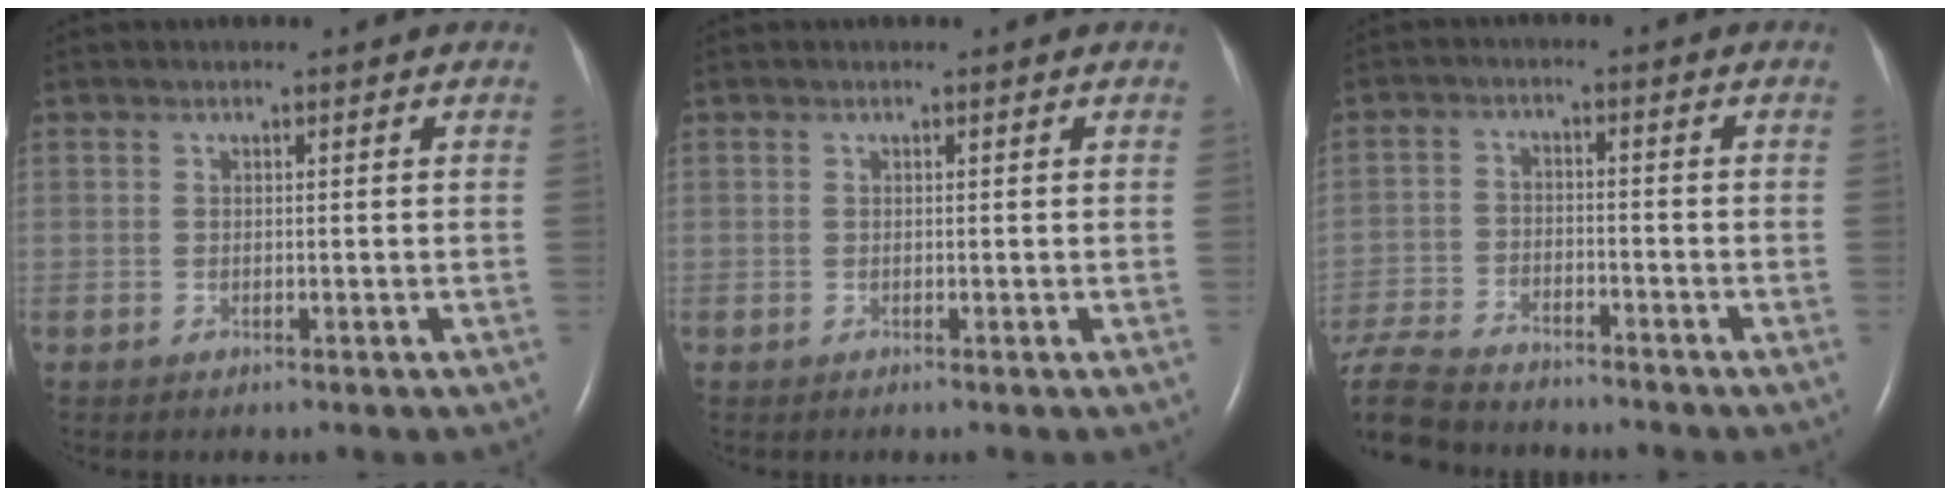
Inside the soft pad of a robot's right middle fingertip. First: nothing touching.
{"total": 0.0}
{"total": 14.5, "force": [-12.6, 4.4, 5.7], "torque": [-0.155, -0.012, -0.211]}